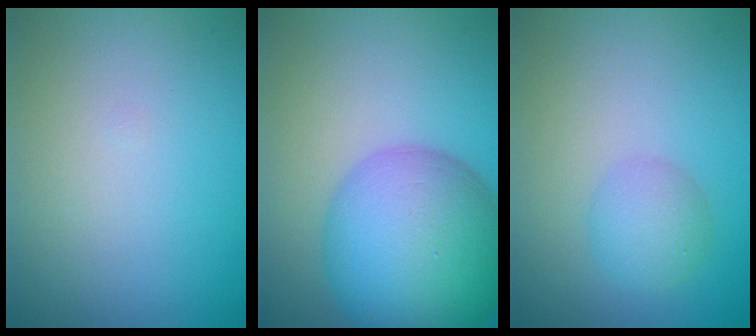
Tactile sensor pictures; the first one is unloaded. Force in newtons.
{"total": 12.7, "press": 12.7, "slide": 0.2}
{"total": 2.5, "press": 2.5, "slide": 0.1}